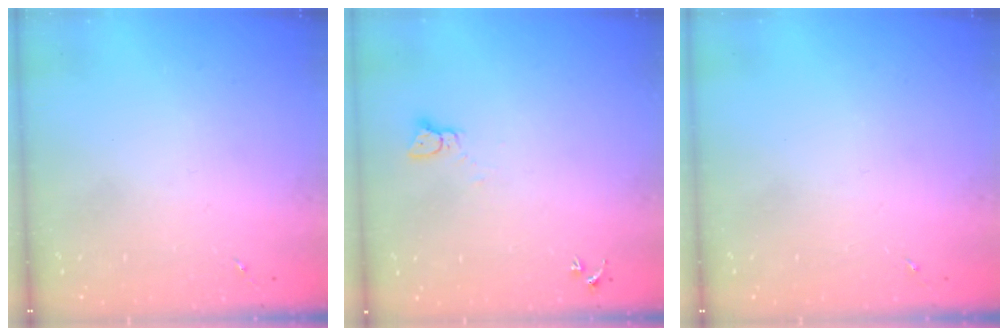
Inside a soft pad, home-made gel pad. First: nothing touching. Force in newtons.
{"total": 2.3, "press": 2.3, "slide": 0.2}
{"total": 0.0}